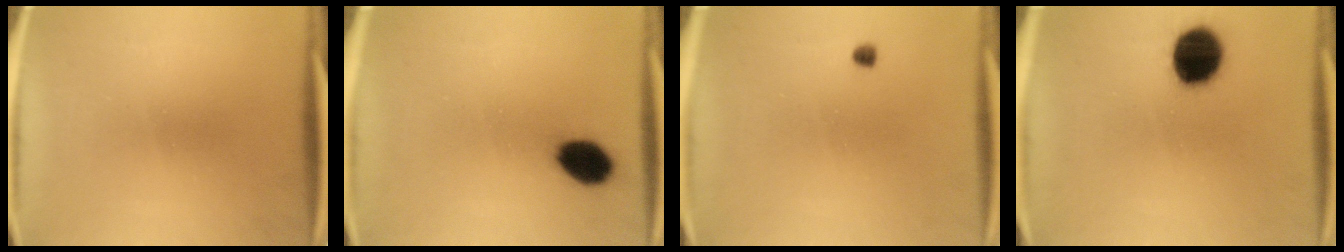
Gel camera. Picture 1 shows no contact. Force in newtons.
{"total": 8.2}
{"total": 1.0}
{"total": 13.7}